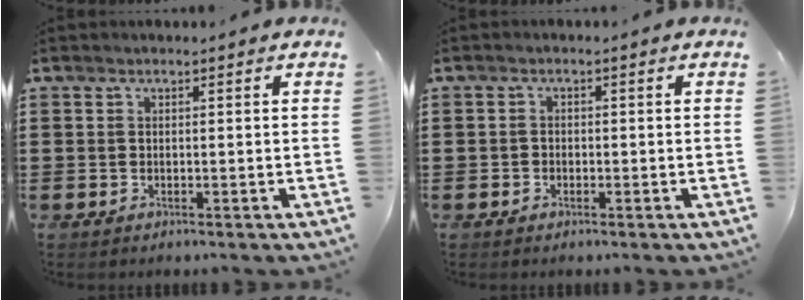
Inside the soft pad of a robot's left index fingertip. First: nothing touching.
{"total": 1.0, "force": [-0.6, 0.7, 0.1], "torque": [-0.007, 0.000, -0.014]}